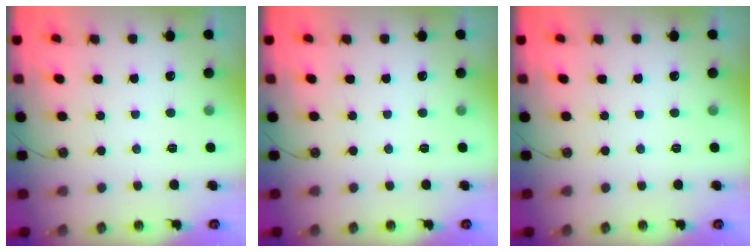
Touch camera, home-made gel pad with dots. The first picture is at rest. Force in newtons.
{"total": 0.0}
{"total": 0.0}